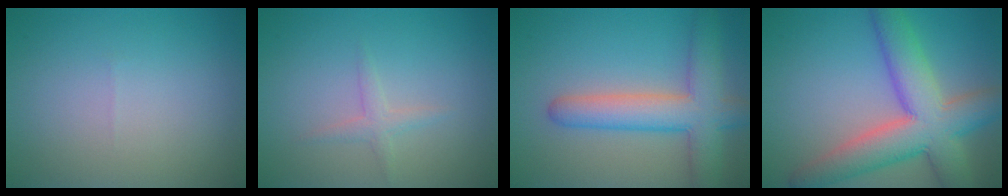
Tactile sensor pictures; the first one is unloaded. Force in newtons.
{"total": 1.3, "press": 1.3, "slide": 0.1}
{"total": 6.3, "press": 6.3, "slide": 0.4}
{"total": 9.2, "press": 9.1, "slide": 0.5}